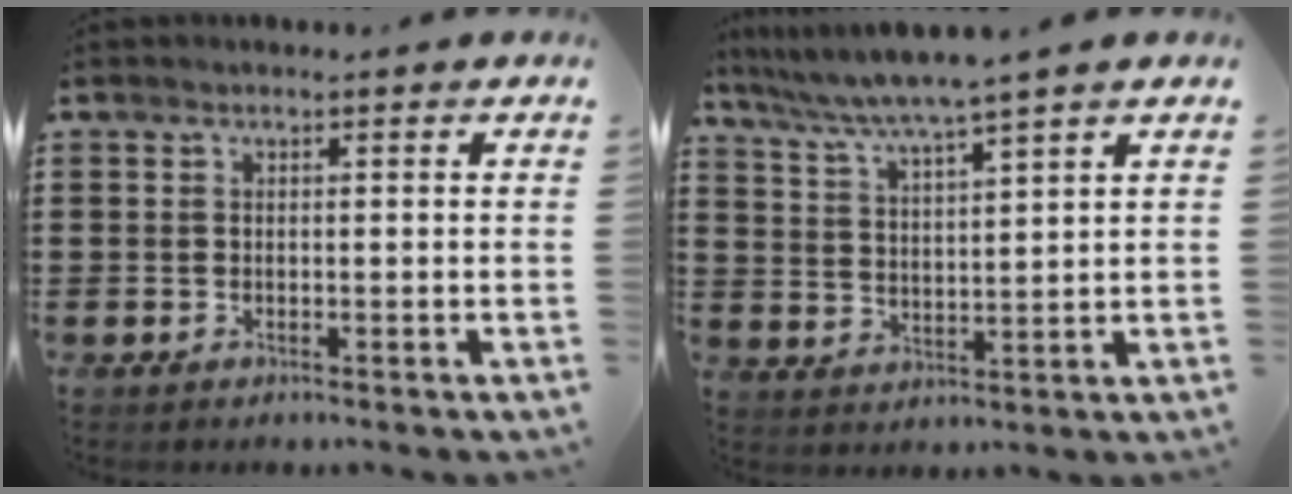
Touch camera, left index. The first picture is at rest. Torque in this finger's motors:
{"motor_torque": [0.73, -0.82, 0.67, 0.17]}